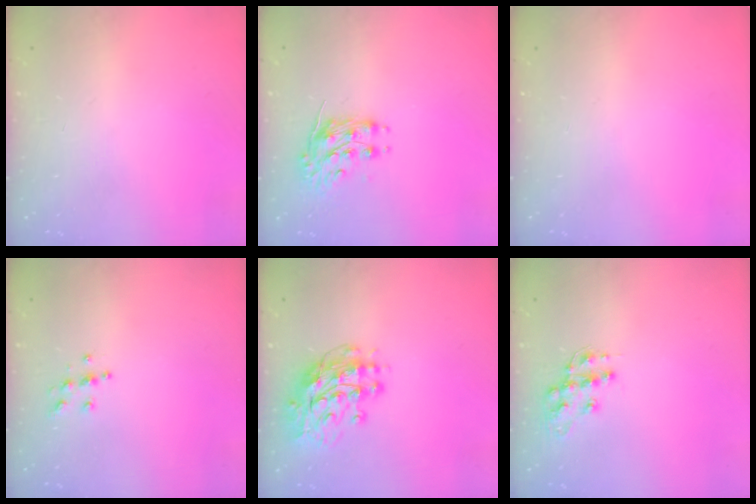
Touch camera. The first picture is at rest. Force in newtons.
{"total": 8.2, "press": 8.2, "slide": 0.3}
{"total": 0.0}
{"total": 6.2, "press": 6.1, "slide": 0.6}
{"total": 13.7, "press": 13.6, "slide": 1.5}
{"total": 11.6, "press": 11.5, "slide": 0.8}